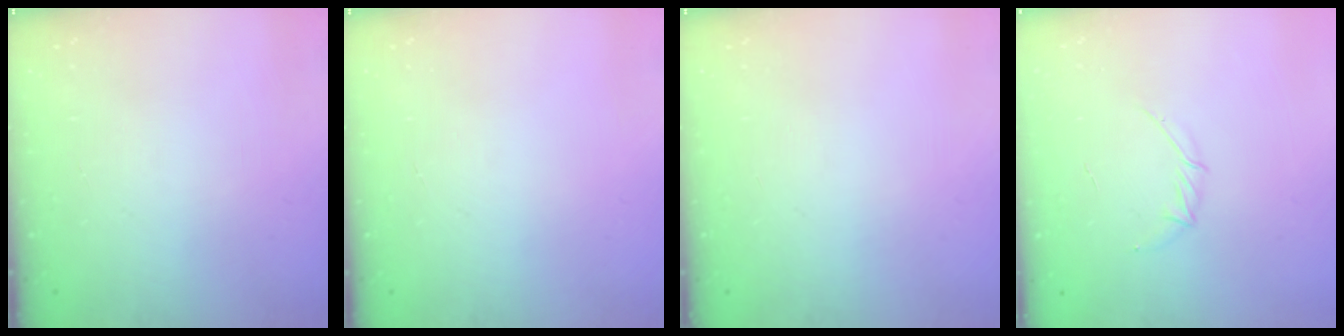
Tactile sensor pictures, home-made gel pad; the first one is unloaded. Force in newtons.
{"total": 0.0}
{"total": 0.0}
{"total": 4.1, "press": 3.9, "slide": 1.0}